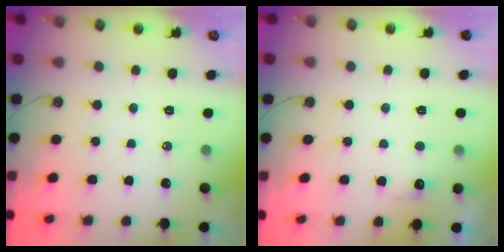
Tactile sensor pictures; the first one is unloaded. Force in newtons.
{"total": 4.6, "press": 4.5, "slide": 1.2}